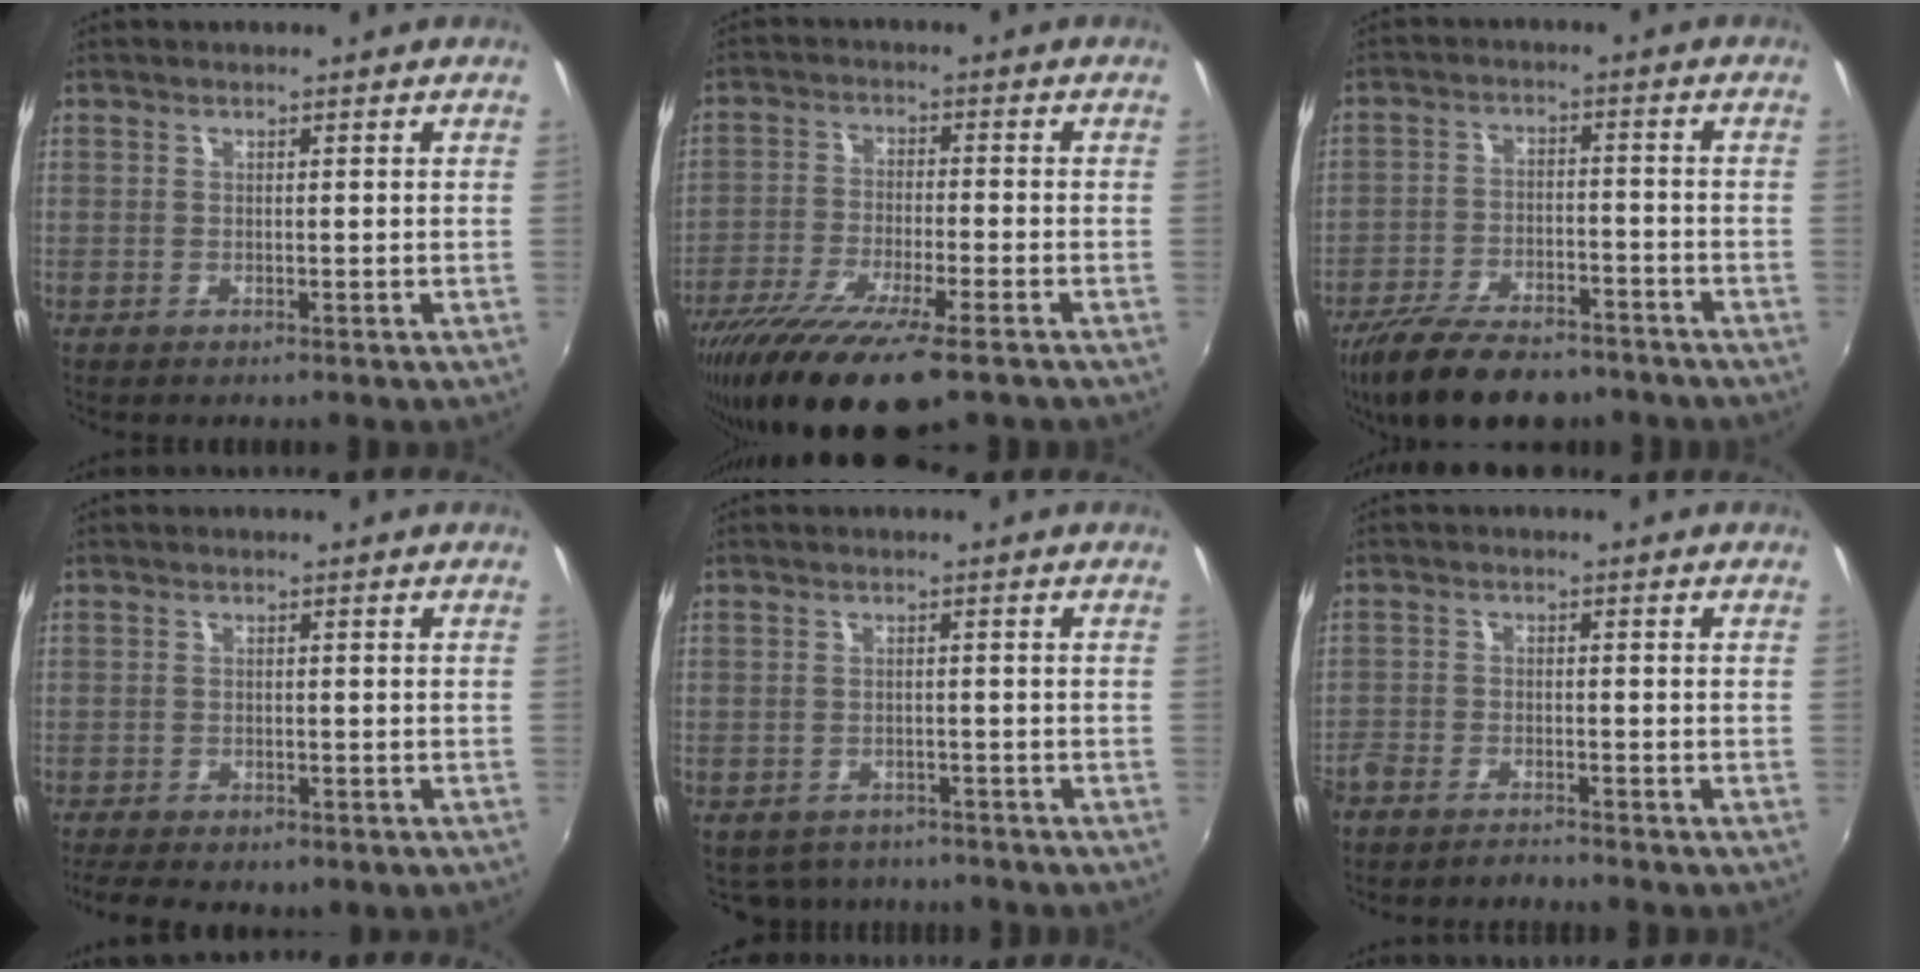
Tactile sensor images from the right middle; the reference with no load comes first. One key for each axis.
{"total": 16.7, "fx": -12.2, "fy": 2.9, "fz": 11.1, "tx": -0.222, "ty": -0.057, "tz": -0.211}
{"total": 16.0, "fx": -12.5, "fy": 5.9, "fz": 8.1, "tx": -0.172, "ty": -0.028, "tz": -0.204}
{"total": 7.5, "fx": -5.4, "fy": 3.3, "fz": 4.1, "tx": -0.096, "ty": -0.027, "tz": -0.081}
{"total": 5.6, "fx": -4.8, "fy": 2.7, "fz": 1.0, "tx": -0.031, "ty": -0.010, "tz": -0.070}
{"total": 5.3, "fx": -5.0, "fy": 1.2, "fz": 1.4, "tx": -0.050, "ty": -0.014, "tz": -0.092}